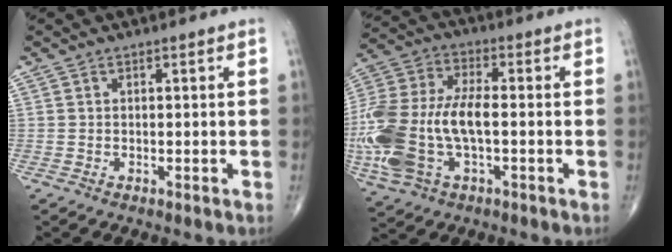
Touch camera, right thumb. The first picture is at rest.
{"total": 22.0, "force": [-3.3, 11.5, 18.5], "torque": [-0.452, 0.007, -0.054]}